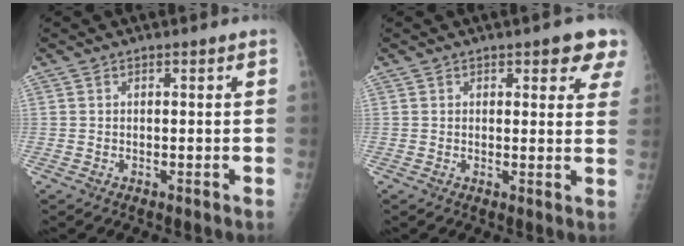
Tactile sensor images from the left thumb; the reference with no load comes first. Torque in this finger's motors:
{"motor_torque": [0.65, 0.47, -0.10, -0.09, 0.00]}